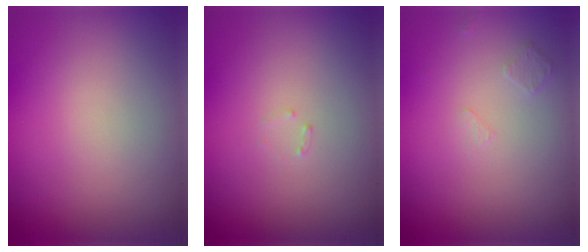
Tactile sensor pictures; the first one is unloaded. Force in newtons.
{"total": 0.6, "press": 0.6, "slide": 0.1}
{"total": 0.6, "press": 0.5, "slide": 0.4}